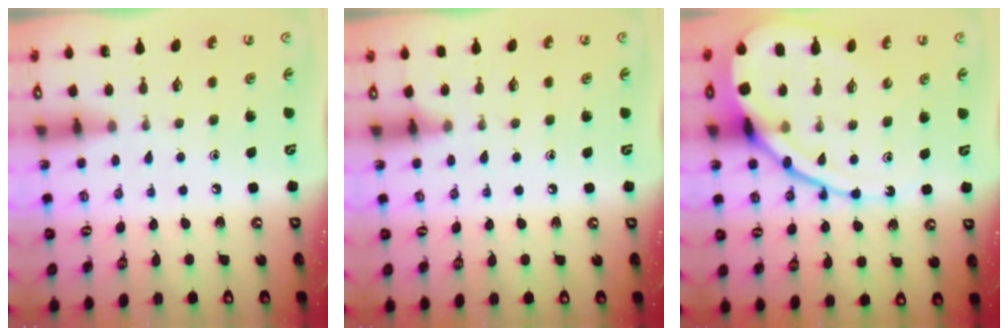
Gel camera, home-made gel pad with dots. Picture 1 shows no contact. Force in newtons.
{"total": 3.7, "press": 3.6, "slide": 0.5}
{"total": 15.3, "press": 15.2, "slide": 1.6}